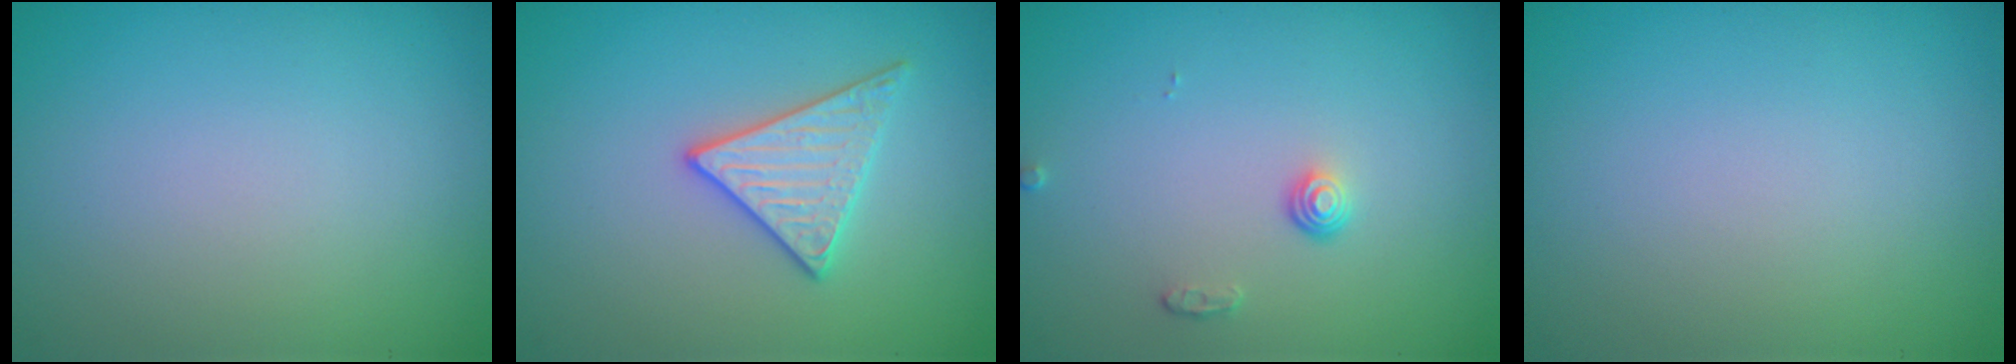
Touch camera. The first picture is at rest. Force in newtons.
{"total": 2.9, "press": 2.9, "slide": 0.4}
{"total": 1.1, "press": 0.8, "slide": 0.8}
{"total": 0.0}